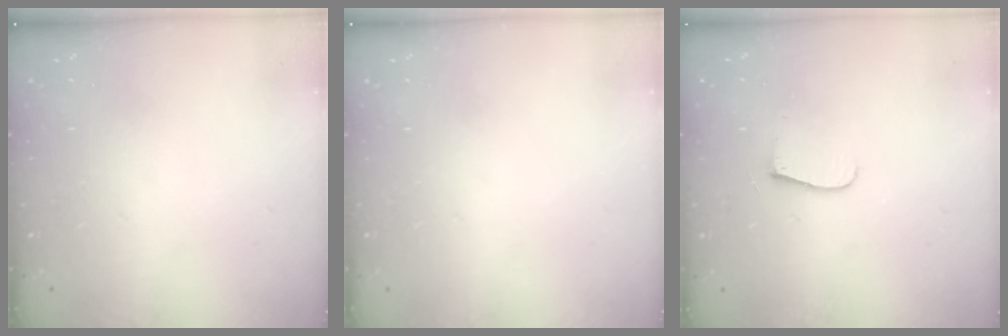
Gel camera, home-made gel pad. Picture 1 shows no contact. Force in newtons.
{"total": 0.0}
{"total": 6.9, "press": 6.9, "slide": 0.7}